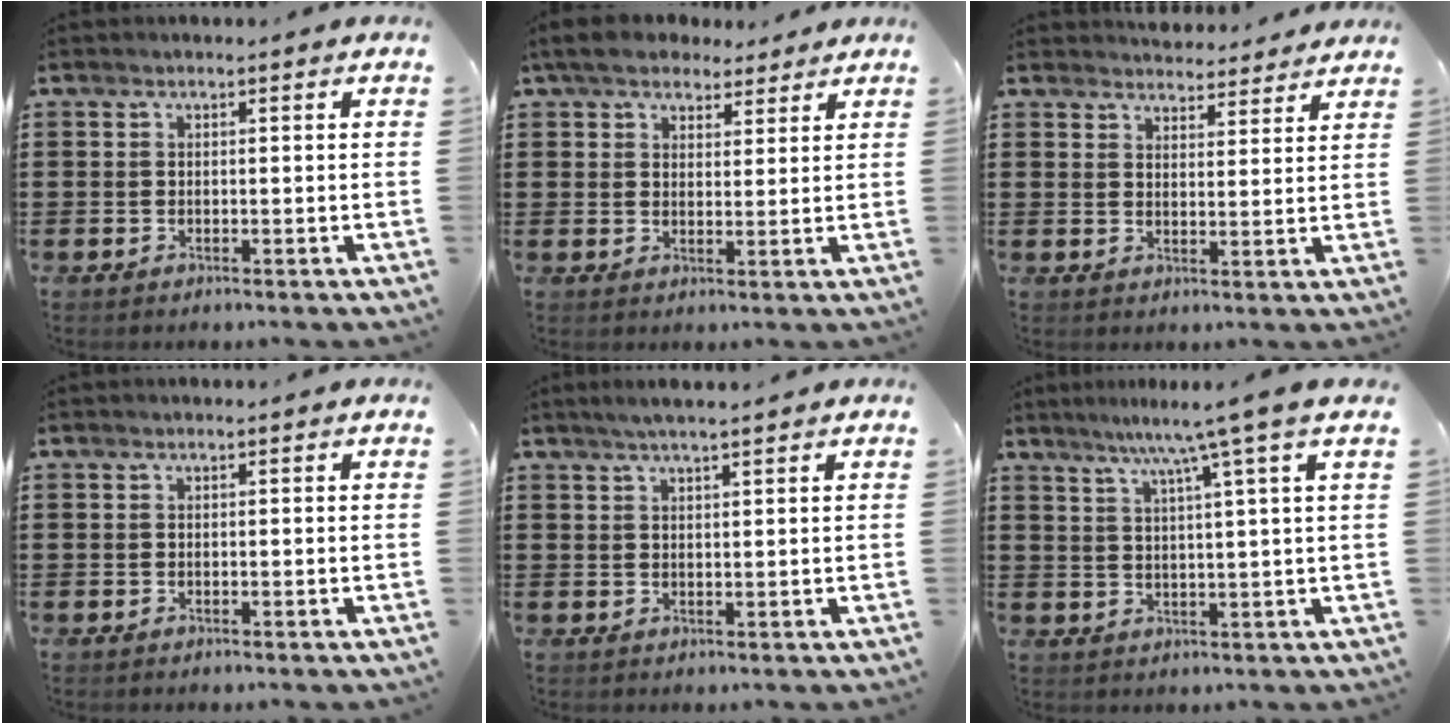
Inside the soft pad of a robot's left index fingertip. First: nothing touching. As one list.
[{"total": 5.4, "force": [4.4, 2.4, 1.8], "torque": [-0.052, 0.003, 0.083]}, {"total": 3.8, "force": [3.8, 0.5, 0.0], "torque": [-0.004, -0.021, 0.069]}, {"total": 0.0}, {"total": 2.3, "force": [1.9, 0.0, 1.3], "torque": [-0.028, 0.004, 0.034]}, {"total": 6.9, "force": [4.5, -1.4, 5.0], "torque": [-0.110, -0.011, 0.072]}]